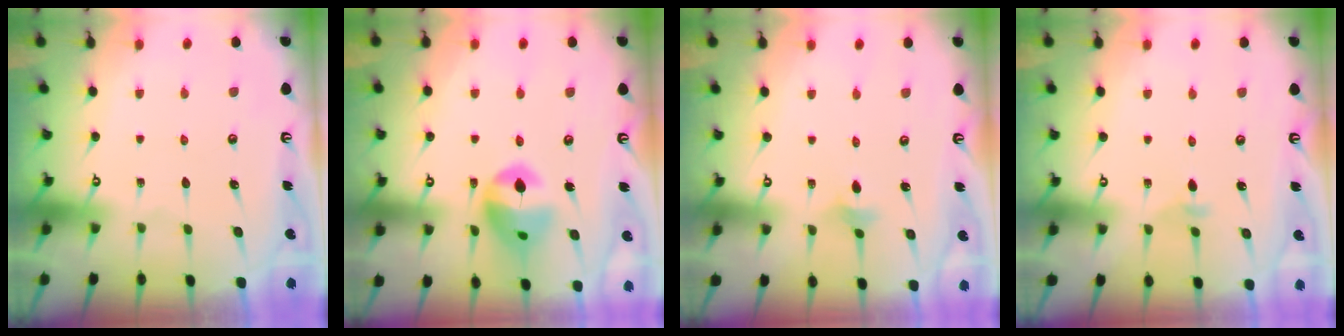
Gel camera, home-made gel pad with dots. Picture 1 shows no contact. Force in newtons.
{"total": 12.9, "press": 12.8, "slide": 1.3}
{"total": 2.3, "press": 2.2, "slide": 0.5}
{"total": 2.5, "press": 2.4, "slide": 0.6}